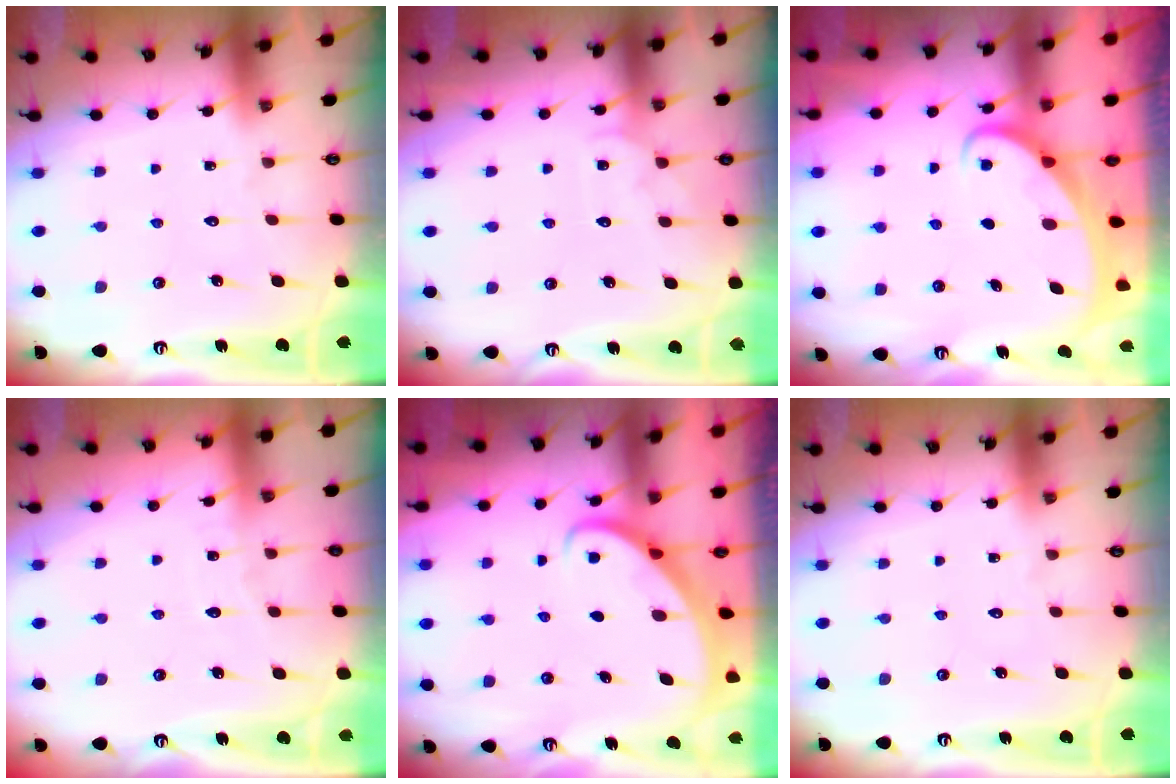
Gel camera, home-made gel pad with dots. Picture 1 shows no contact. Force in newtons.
{"total": 4.0, "press": 4.0, "slide": 0.4}
{"total": 2.0, "press": 2.0, "slide": 0.2}
{"total": 3.3, "press": 3.3, "slide": 0.2}
{"total": 2.8, "press": 2.8, "slide": 0.2}
{"total": 0.0}